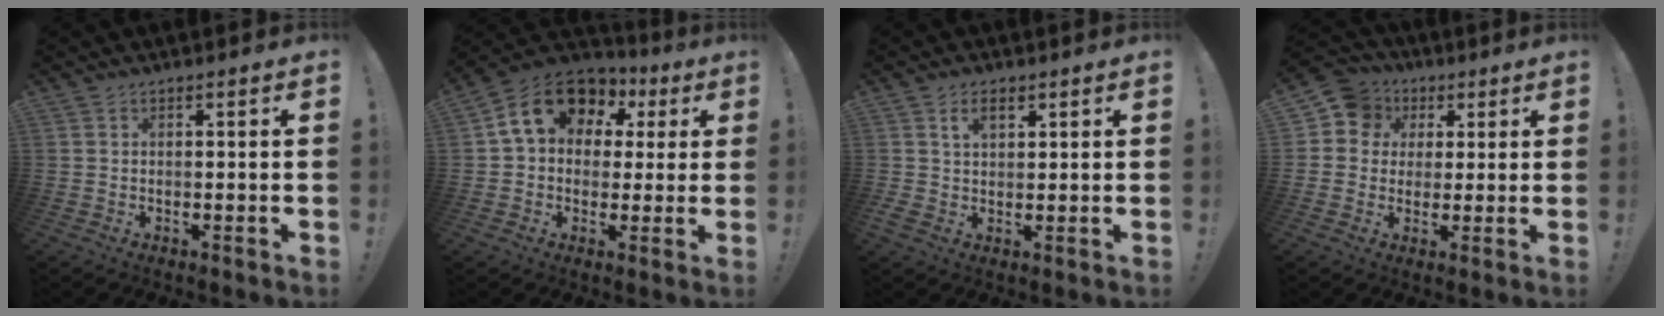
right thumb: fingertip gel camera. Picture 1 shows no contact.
{"total": 15.7, "force": [6.3, 11.3, 8.9], "torque": [-0.134, -0.015, 0.117]}
{"total": 4.8, "force": [2.4, 2.6, 3.2], "torque": [-0.045, -0.008, 0.042]}
{"total": 8.8, "force": [2.8, 8.0, 2.2], "torque": [-0.028, -0.004, 0.056]}